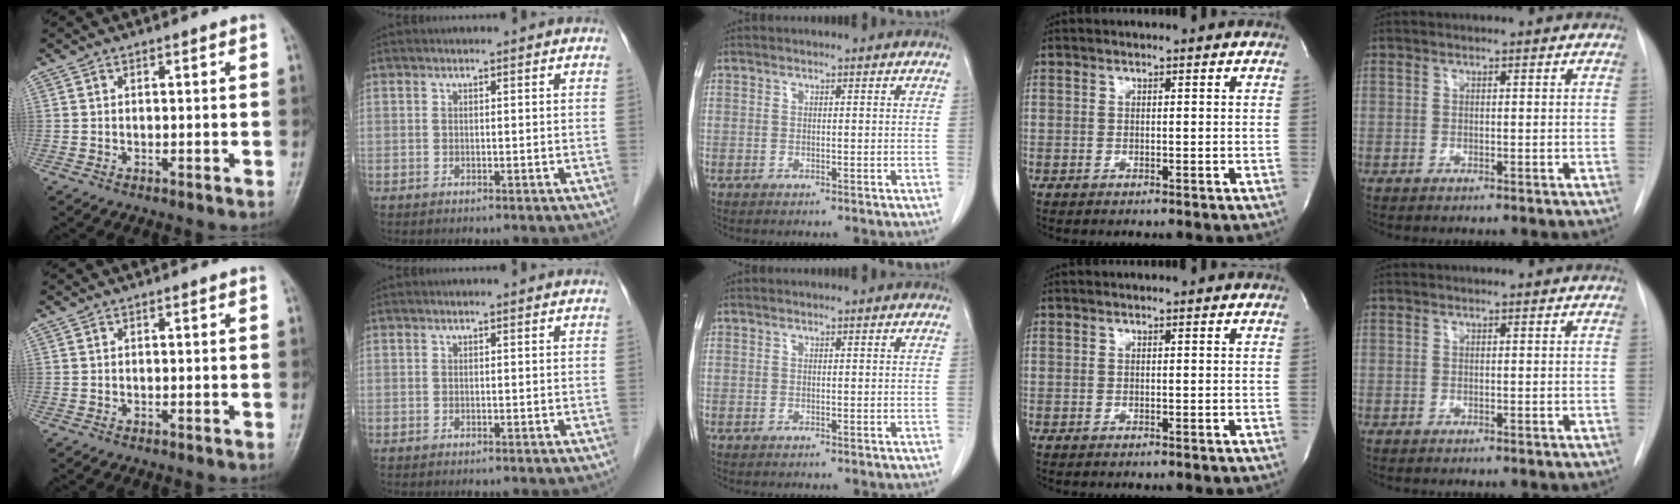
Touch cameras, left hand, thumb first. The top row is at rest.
{}